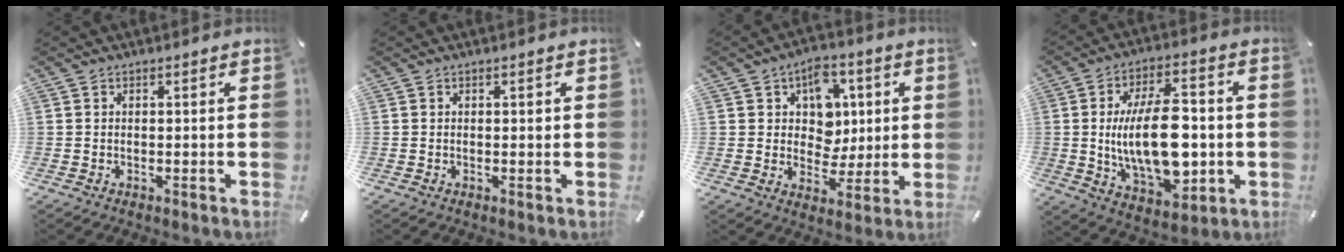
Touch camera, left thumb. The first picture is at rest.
{"total": 0.5, "force": [0.1, 0.4, 0.4], "torque": [-0.008, 0.000, 0.003]}
{"total": 10.1, "force": [2.9, 8.8, 4.0], "torque": [-0.052, -0.011, 0.053]}
{"total": 20.1, "force": [-0.7, 10.5, 17.1], "torque": [-0.310, -0.010, -0.012]}